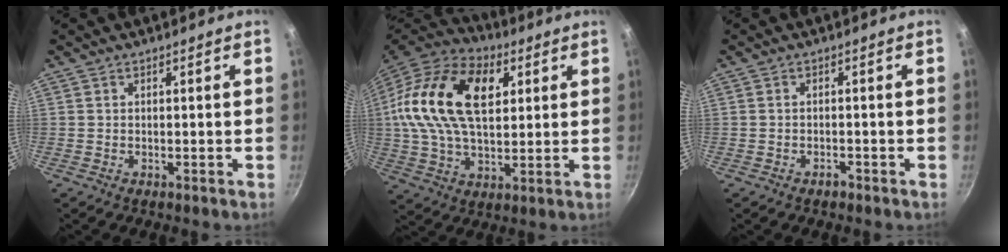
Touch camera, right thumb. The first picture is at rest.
{"total": 23.4, "force": [6.0, 14.0, 17.8], "torque": [-0.321, 0.010, 0.092]}
{"total": 1.4, "force": [-1.2, 0.5, 0.4], "torque": [-0.003, 0.015, -0.017]}